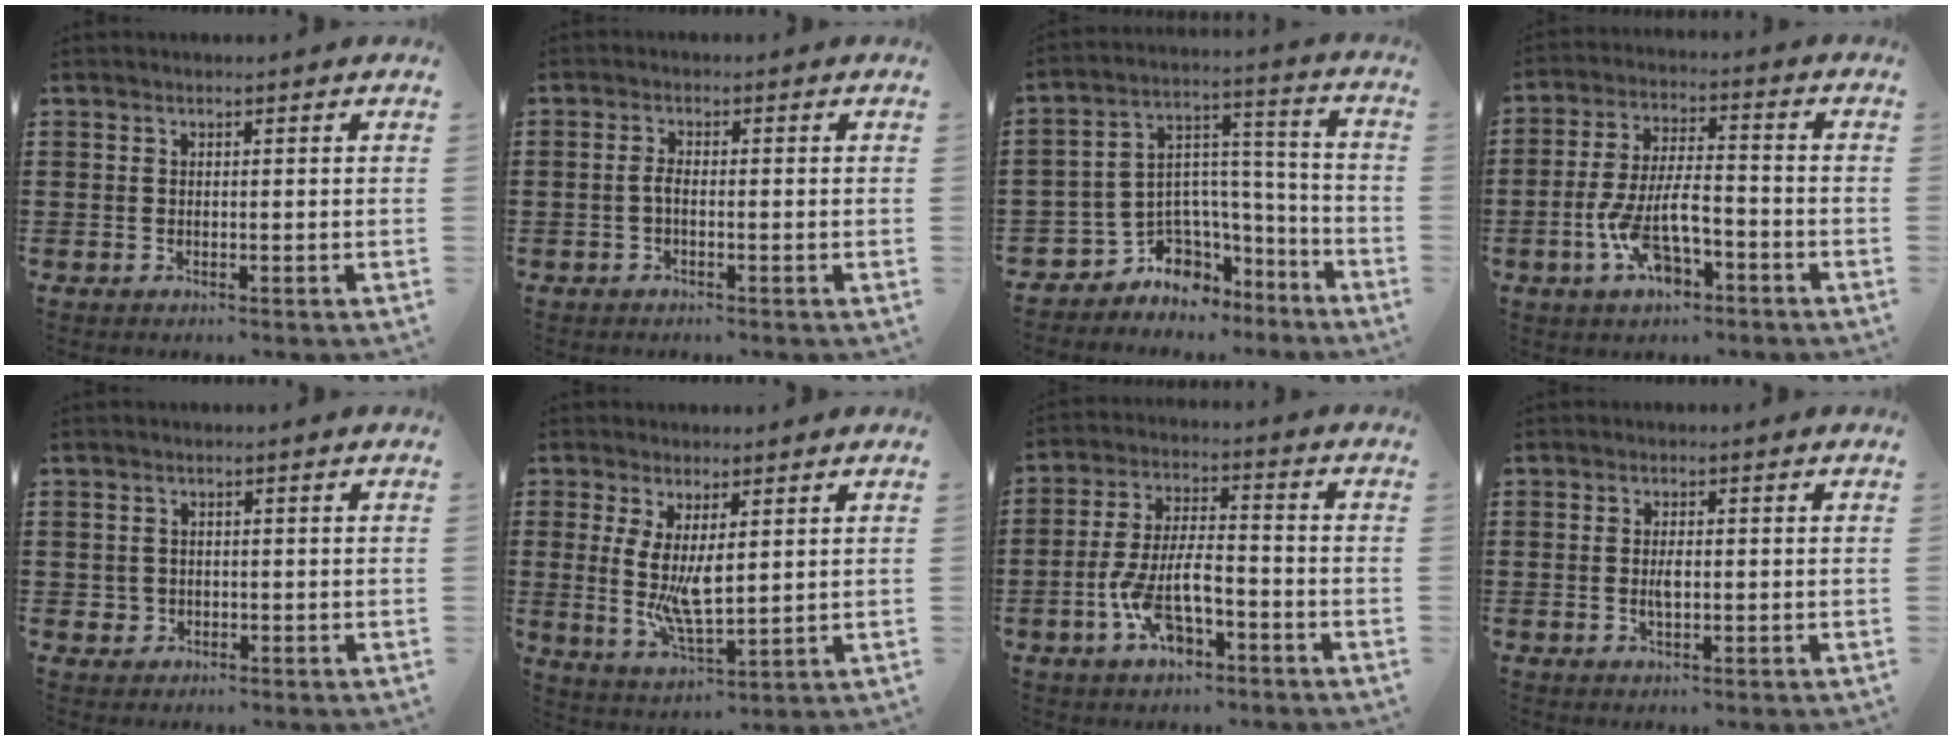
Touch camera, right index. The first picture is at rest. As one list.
[{"total": 1.8, "force": [-0.6, 0.5, 1.6], "torque": [-0.045, -0.004, -0.017]}, {"total": 6.0, "force": [-3.6, 4.7, -0.3], "torque": [-0.012, 0.002, -0.065]}, {"total": 9.7, "force": [-4.0, 4.1, 7.8], "torque": [-0.170, 0.001, -0.073]}, {"total": 1.0, "force": [0.0, 1.0, 0.1], "torque": [-0.003, 0.005, -0.001]}, {"total": 7.0, "force": [1.3, 2.5, 6.4], "torque": [-0.117, -0.012, 0.020]}, {"total": 9.4, "force": [-4.0, 4.1, 7.4], "torque": [-0.165, 0.000, -0.075]}, {"total": 2.3, "force": [-0.1, 0.9, 2.1], "torque": [-0.040, 0.001, -0.003]}]